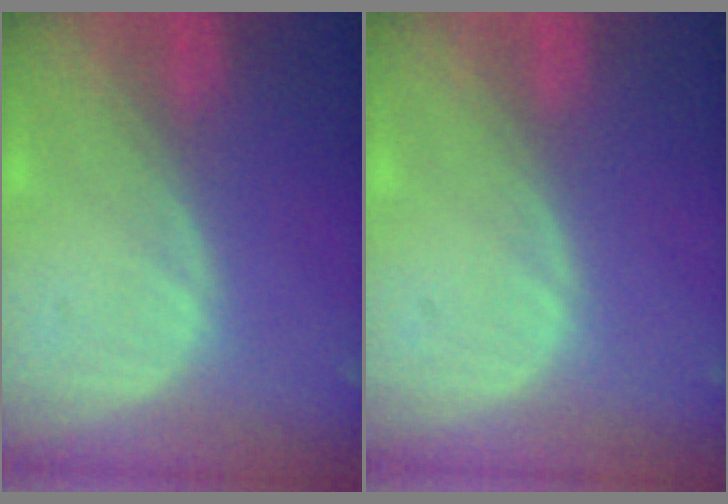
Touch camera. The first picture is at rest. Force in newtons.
{"total": 0.0}